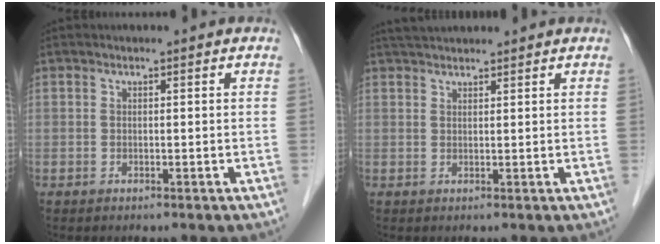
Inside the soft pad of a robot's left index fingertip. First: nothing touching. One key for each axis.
{"total": 4.1, "fx": 3.8, "fy": 0.6, "fz": 1.3, "tx": -0.023, "ty": 0.034, "tz": 0.067}